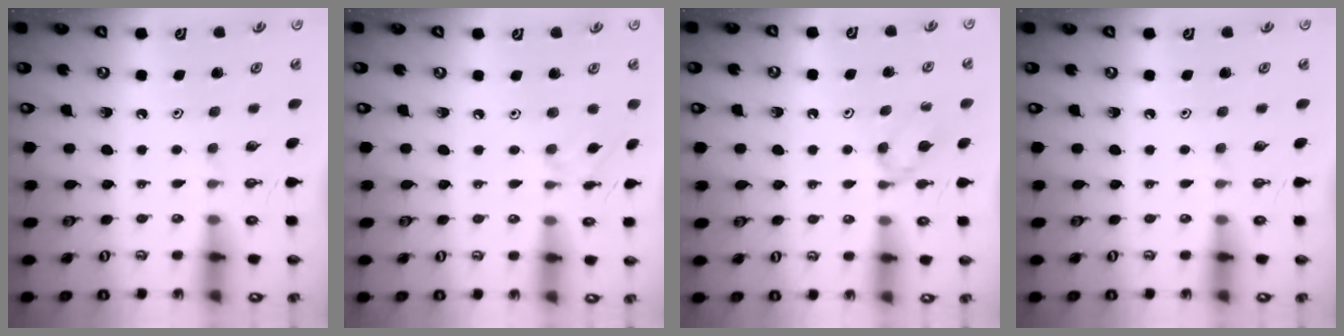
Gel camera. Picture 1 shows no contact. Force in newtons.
{"total": 2.4, "press": 2.4, "slide": 0.5}
{"total": 3.1, "press": 3.0, "slide": 0.7}
{"total": 0.0}